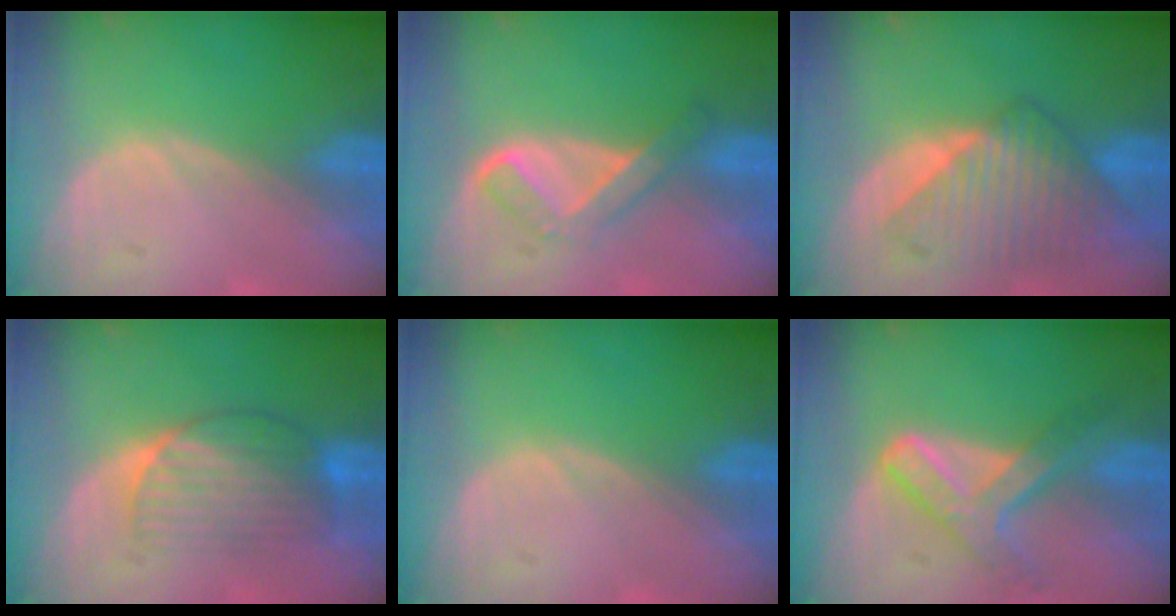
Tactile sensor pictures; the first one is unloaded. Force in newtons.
{"total": 5.4, "press": 4.5, "slide": 3.1}
{"total": 8.6, "press": 8.2, "slide": 2.6}
{"total": 6.7, "press": 6.4, "slide": 1.8}
{"total": 0.0}
{"total": 7.2, "press": 6.2, "slide": 3.8}